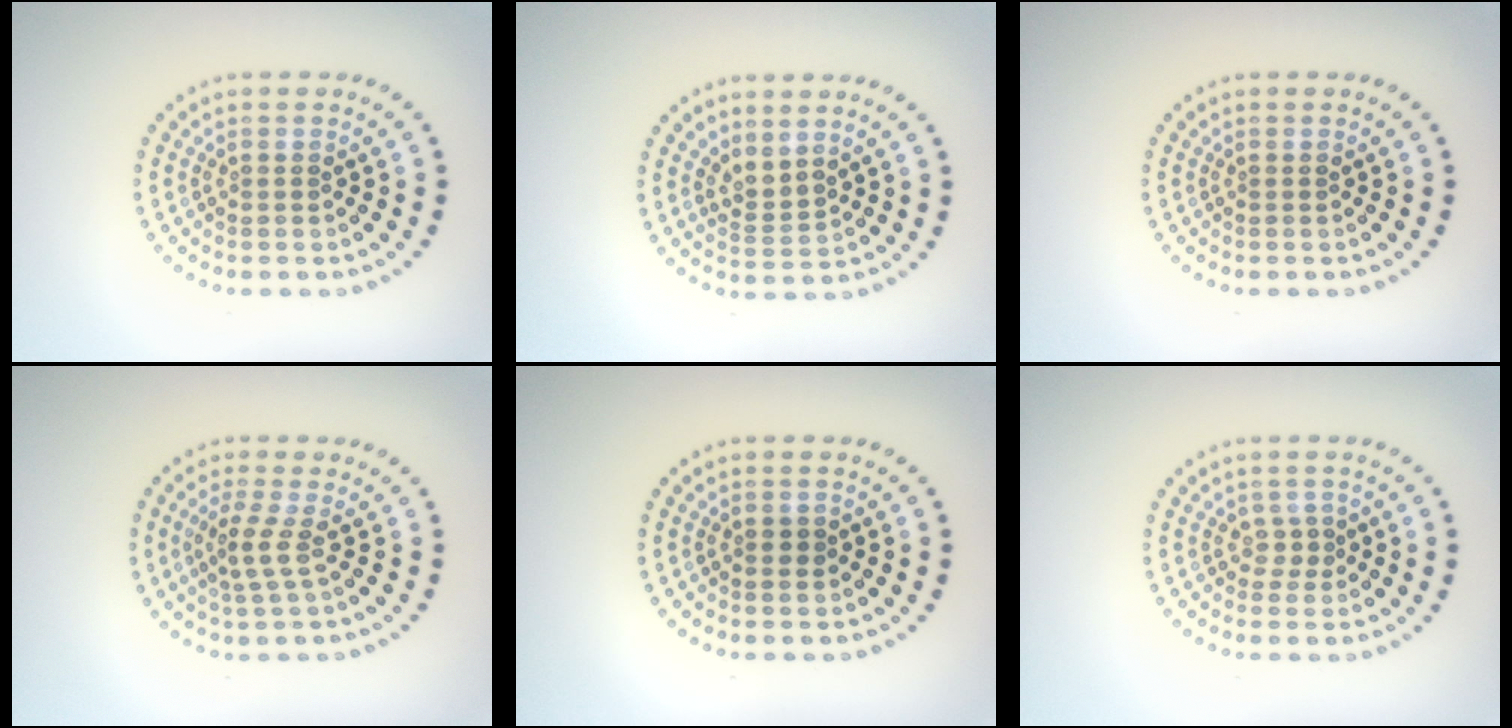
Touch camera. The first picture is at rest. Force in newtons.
{"total": 2.1, "press": 1.4, "slide": 1.6}
{"total": 0.0}
{"total": 2.1, "press": 1.5, "slide": 1.5}
{"total": 0.8, "press": 0.8, "slide": 0.1}
{"total": 1.1, "press": 0.8, "slide": 0.7}